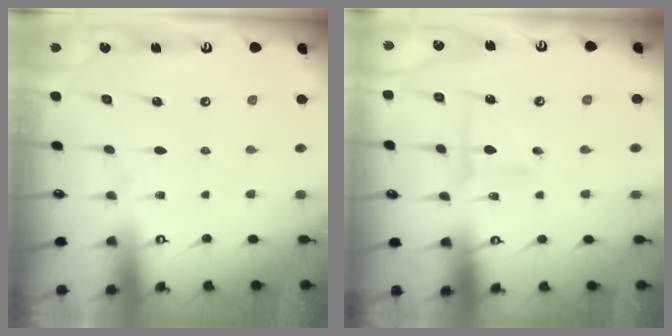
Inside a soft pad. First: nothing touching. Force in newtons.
{"total": 3.1, "press": 3.0, "slide": 0.6}